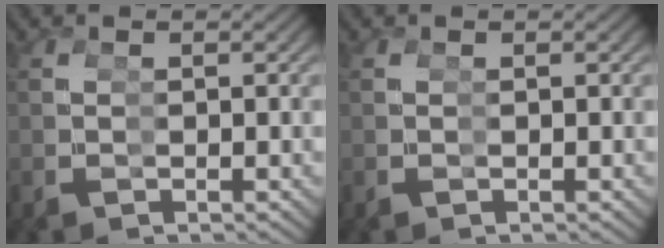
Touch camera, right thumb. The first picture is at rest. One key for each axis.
{"total": 0.0}